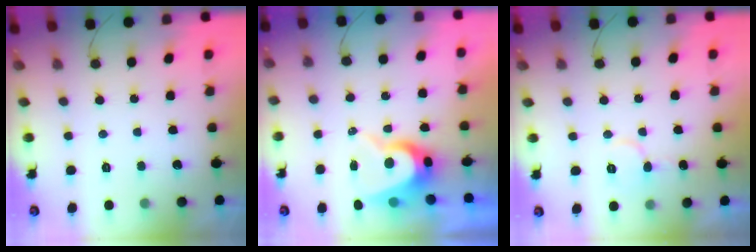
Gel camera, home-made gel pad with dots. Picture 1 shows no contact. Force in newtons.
{"total": 8.3, "press": 8.2, "slide": 0.8}
{"total": 6.4, "press": 6.4, "slide": 0.6}